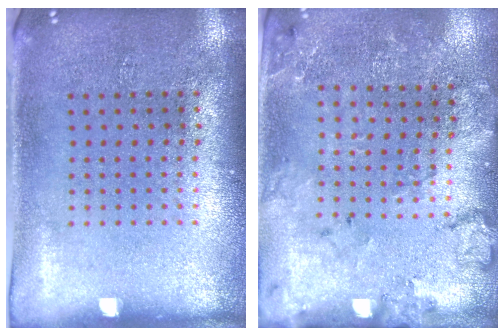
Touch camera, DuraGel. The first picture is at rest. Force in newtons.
{"total": 1.7, "press": 1.6, "slide": 0.5}